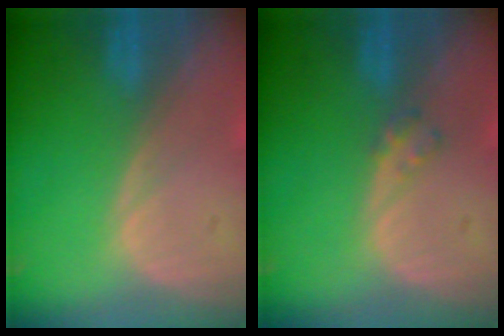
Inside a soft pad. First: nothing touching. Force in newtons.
{"total": 1.6, "press": 1.6, "slide": 0.2}